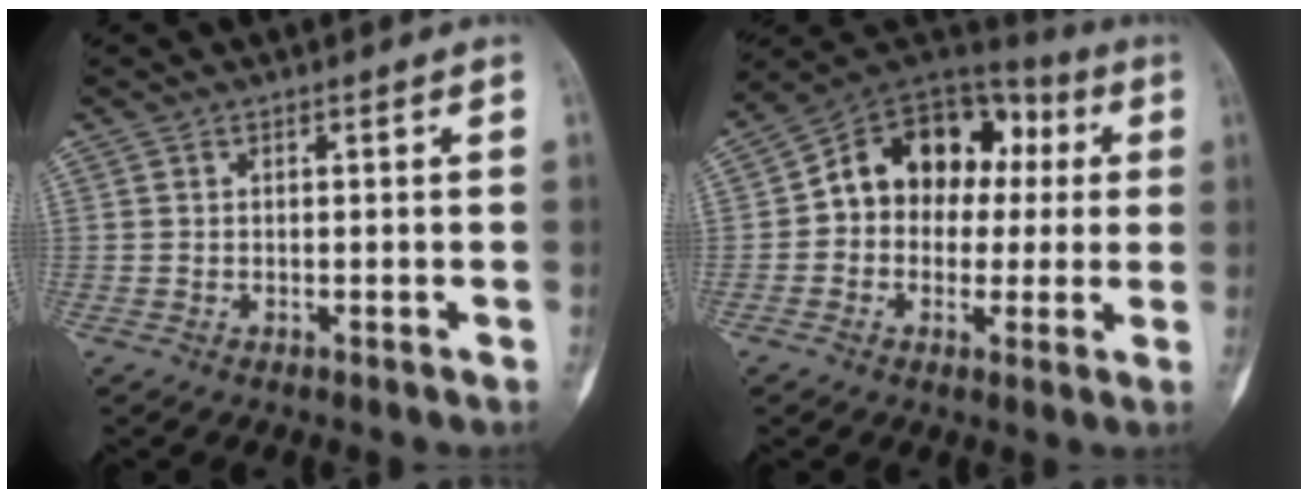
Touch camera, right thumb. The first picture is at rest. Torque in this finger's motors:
{"motor_torque": [0.44, 1.19, 0.23, -0.01, 0.13]}